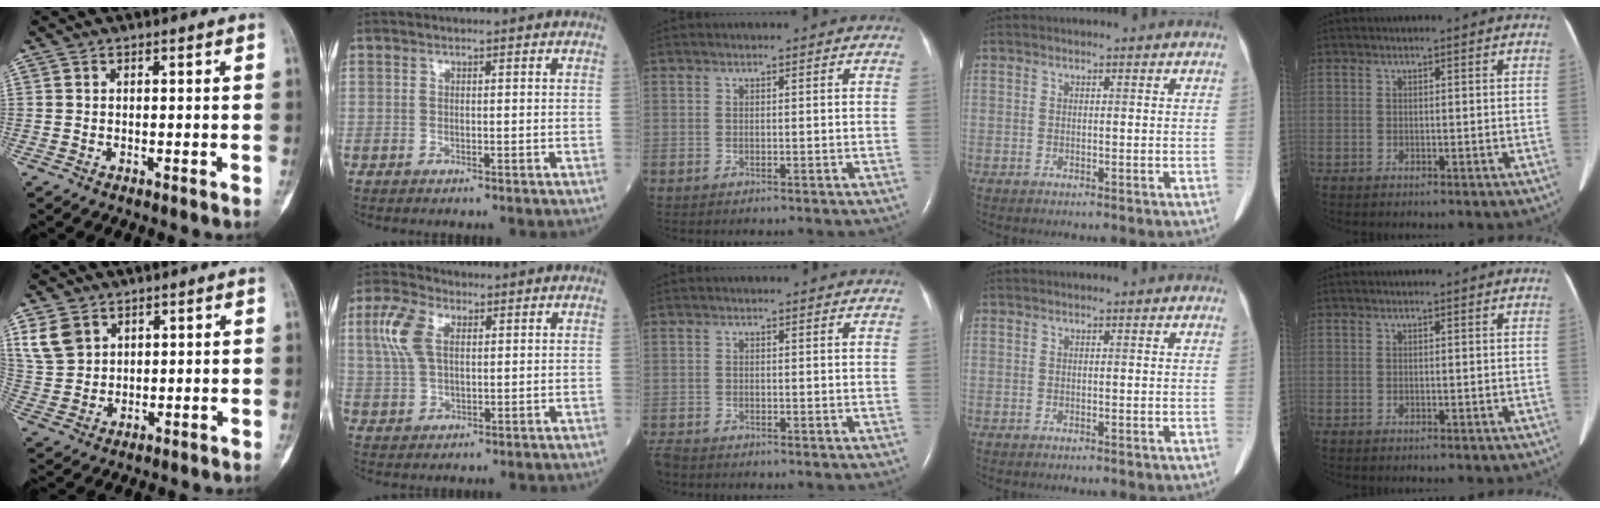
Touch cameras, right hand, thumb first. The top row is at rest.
{"thumb": {"total": 6.8, "force": [3.6, 4.9, 3.0], "torque": [-0.047, -0.007, 0.082]}, "index": {"total": 7.1, "force": [2.3, 3.7, 5.6], "torque": [-0.142, 0.019, 0.049]}, "middle": {"total": 2.5, "force": [-2.3, 0.9, 0.6], "torque": [-0.014, -0.007, -0.040]}}